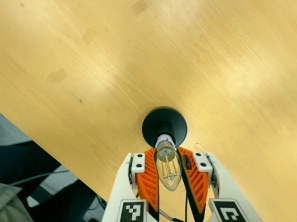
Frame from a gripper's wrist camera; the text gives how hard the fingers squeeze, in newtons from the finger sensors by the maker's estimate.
{"total": 19.2, "left": 19.2, "right": 19.3}